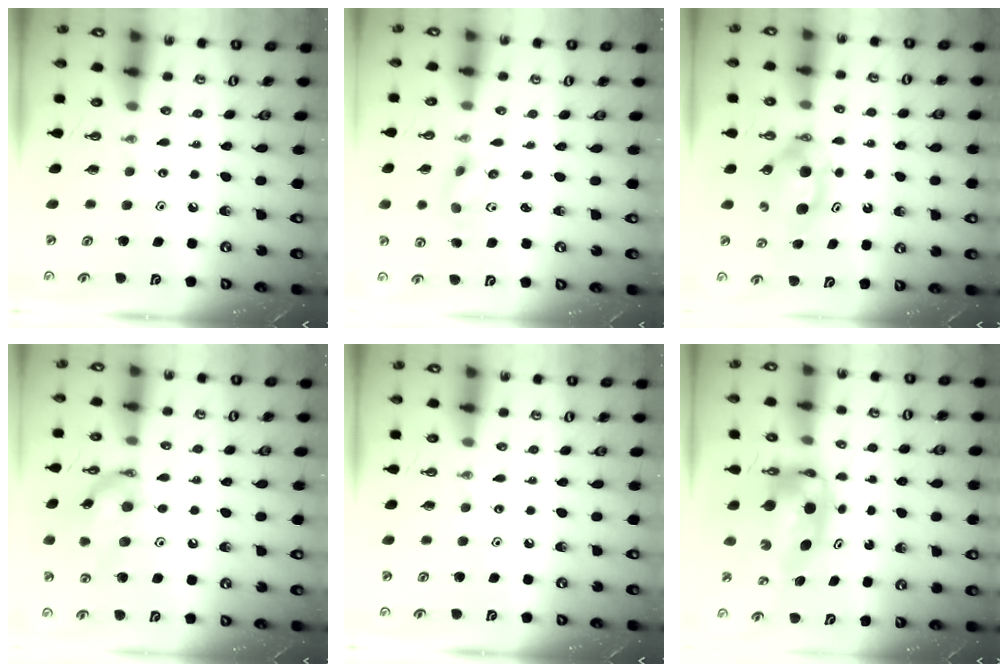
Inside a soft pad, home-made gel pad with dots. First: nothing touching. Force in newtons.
{"total": 2.3, "press": 2.2, "slide": 0.8}
{"total": 6.4, "press": 6.1, "slide": 2.1}
{"total": 13.8, "press": 13.7, "slide": 1.6}
{"total": 0.0}
{"total": 6.6, "press": 6.5, "slide": 0.6}